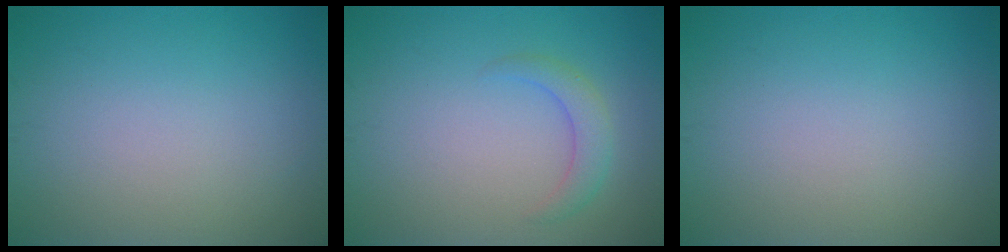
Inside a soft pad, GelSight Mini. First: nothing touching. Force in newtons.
{"total": 2.0, "press": 2.0, "slide": 0.1}
{"total": 0.0}